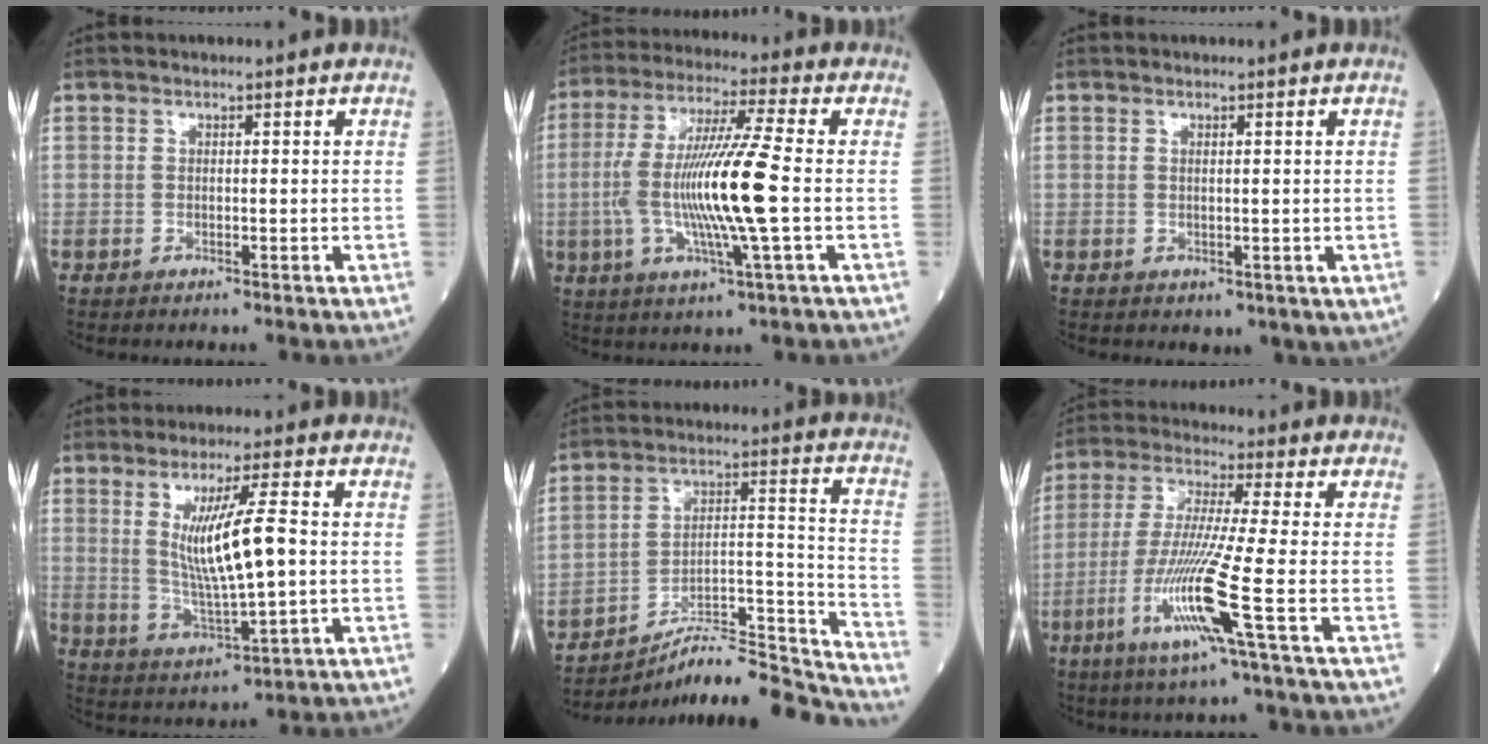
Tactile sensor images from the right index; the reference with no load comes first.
{"total": 13.7, "force": [-1.3, -0.2, 13.6], "torque": [-0.268, 0.000, -0.028]}
{"total": 2.6, "force": [0.1, 1.5, 2.1], "torque": [-0.031, -0.006, 0.013]}
{"total": 10.2, "force": [1.2, 0.6, 10.1], "torque": [-0.193, -0.010, 0.030]}
{"total": 18.8, "force": [-17.9, 0.1, 5.7], "torque": [-0.071, 0.040, -0.279]}
{"total": 11.8, "force": [-4.4, -1.9, 10.7], "torque": [-0.219, -0.026, -0.090]}